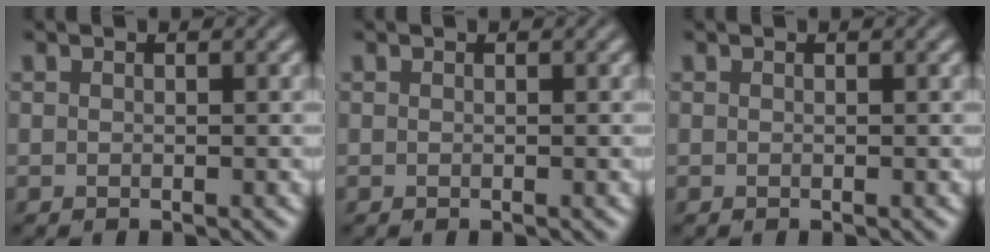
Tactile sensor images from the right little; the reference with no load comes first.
{"total": 0.0}
{"total": 0.0}